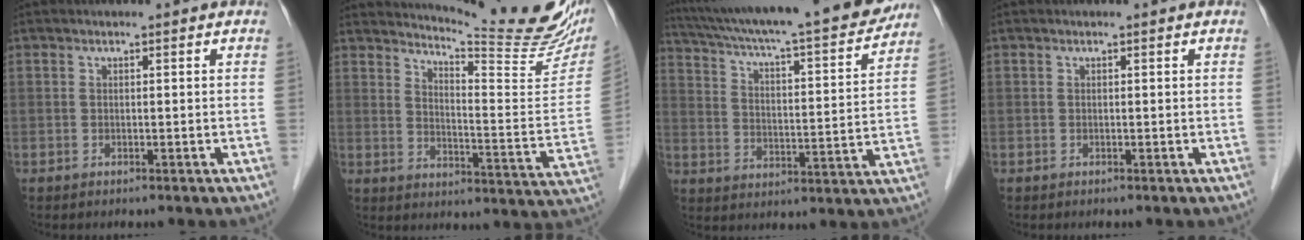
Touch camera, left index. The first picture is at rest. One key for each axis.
{"total": 19.7, "fx": 17.9, "fy": 0.6, "fz": 8.2, "tx": -0.124, "ty": -0.097, "tz": 0.221}
{"total": 24.8, "fx": 21.9, "fy": 1.8, "fz": 11.6, "tx": -0.196, "ty": -0.014, "tz": 0.310}
{"total": 0.0}